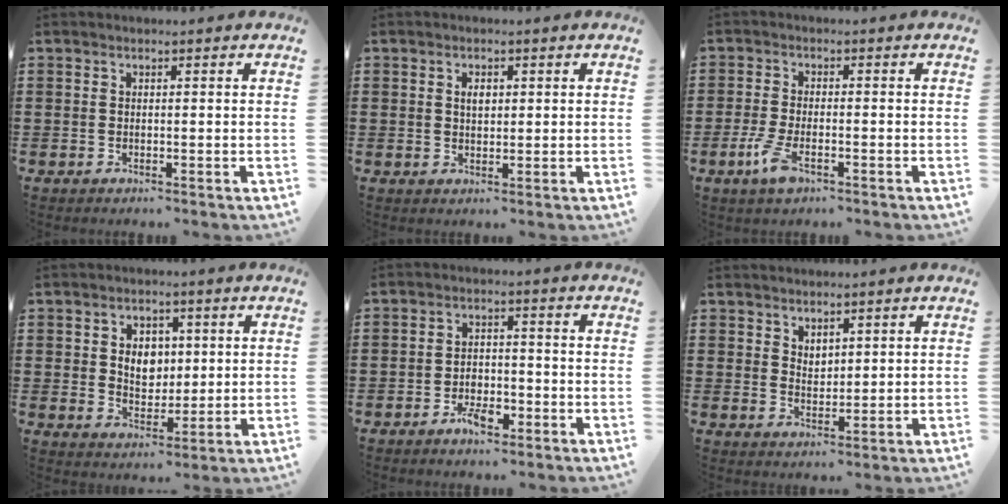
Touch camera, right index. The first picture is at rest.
{"total": 2.0, "force": [0.5, 1.1, 1.5], "torque": [-0.033, 0.007, 0.009]}
{"total": 4.4, "force": [-2.2, 1.6, 3.5], "torque": [-0.086, -0.010, -0.045]}
{"total": 4.8, "force": [0.9, 3.8, 2.8], "torque": [-0.053, 0.006, 0.010]}
{"total": 3.7, "force": [-2.2, 1.8, 2.3], "torque": [-0.040, 0.005, -0.041]}
{"total": 2.1, "force": [1.7, 1.3, 0.2], "torque": [-0.008, 0.005, 0.032]}